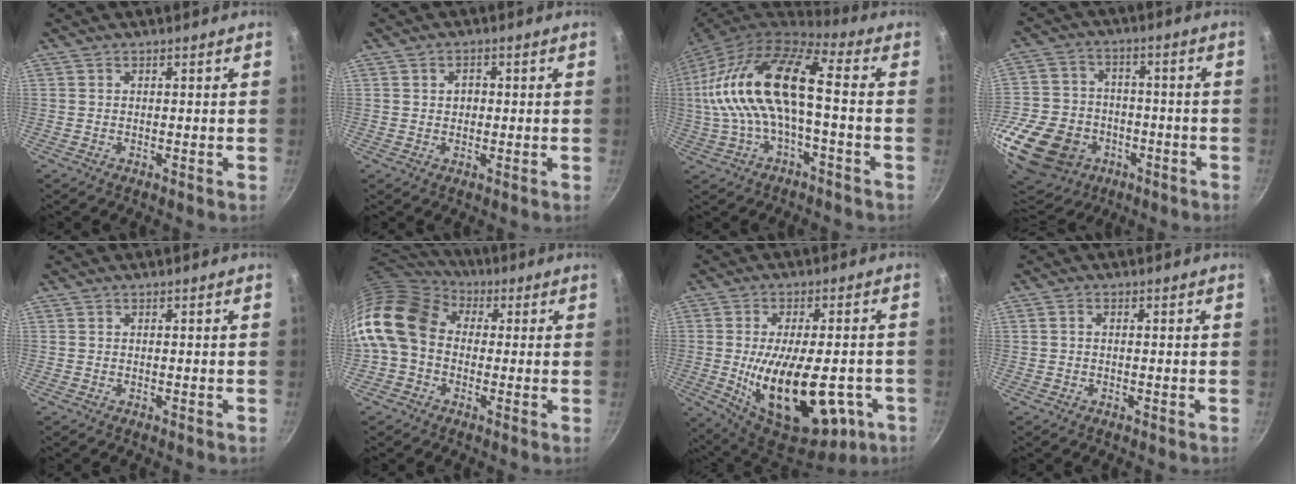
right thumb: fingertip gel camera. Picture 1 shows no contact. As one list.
[{"total": 2.1, "force": [0.3, 1.7, 1.2], "torque": [-0.009, 0.003, 0.004]}, {"total": 19.1, "force": [-0.1, 7.8, 17.5], "torque": [-0.341, 0.040, -0.013]}, {"total": 26.4, "force": [-10.9, 19.9, 13.4], "torque": [-0.292, 0.041, -0.174]}, {"total": 0.0}, {"total": 15.4, "force": [1.1, 12.0, 9.6], "torque": [-0.177, 0.030, -0.001]}, {"total": 23.3, "force": [-6.0, 11.0, 19.7], "torque": [-0.280, -0.003, -0.072]}, {"total": 1.0, "force": [-0.1, 0.6, 0.8], "torque": [-0.019, 0.007, -0.001]}]